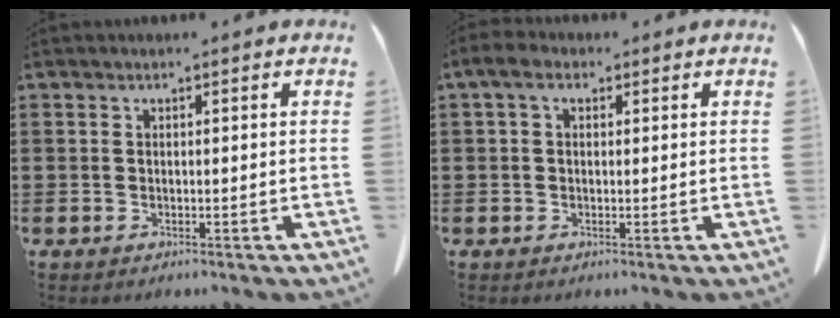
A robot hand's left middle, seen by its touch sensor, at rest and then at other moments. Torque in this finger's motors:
{"motor_torque": [0.34, 0.12, 0.20, 0.07]}